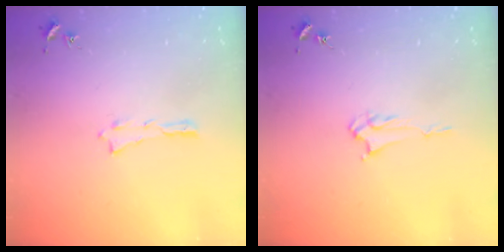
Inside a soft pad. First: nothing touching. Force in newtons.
{"total": 2.4, "press": 2.4, "slide": 0.3}